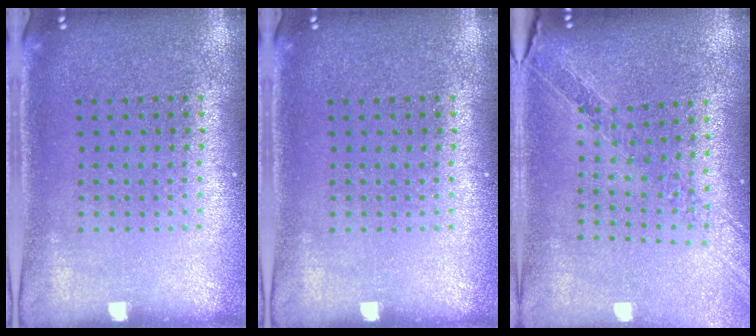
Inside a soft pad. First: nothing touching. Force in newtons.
{"total": 0.0}
{"total": 1.1, "press": 1.1, "slide": 0.0}